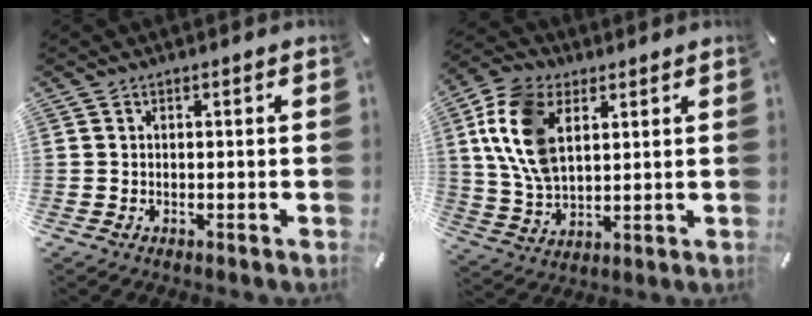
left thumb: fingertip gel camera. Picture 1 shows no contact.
{"total": 13.7, "force": [4.6, 9.0, 9.2], "torque": [-0.231, -0.002, 0.082]}